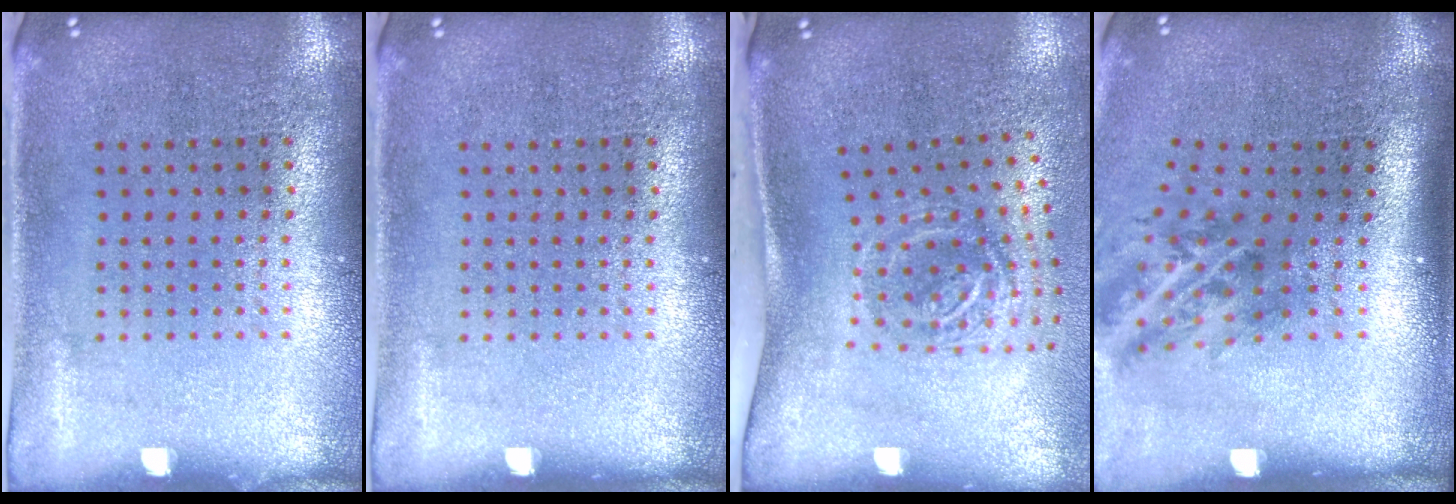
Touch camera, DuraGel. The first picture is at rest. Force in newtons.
{"total": 0.0}
{"total": 2.0, "press": 1.3, "slide": 1.6}
{"total": 1.7, "press": 1.1, "slide": 1.3}